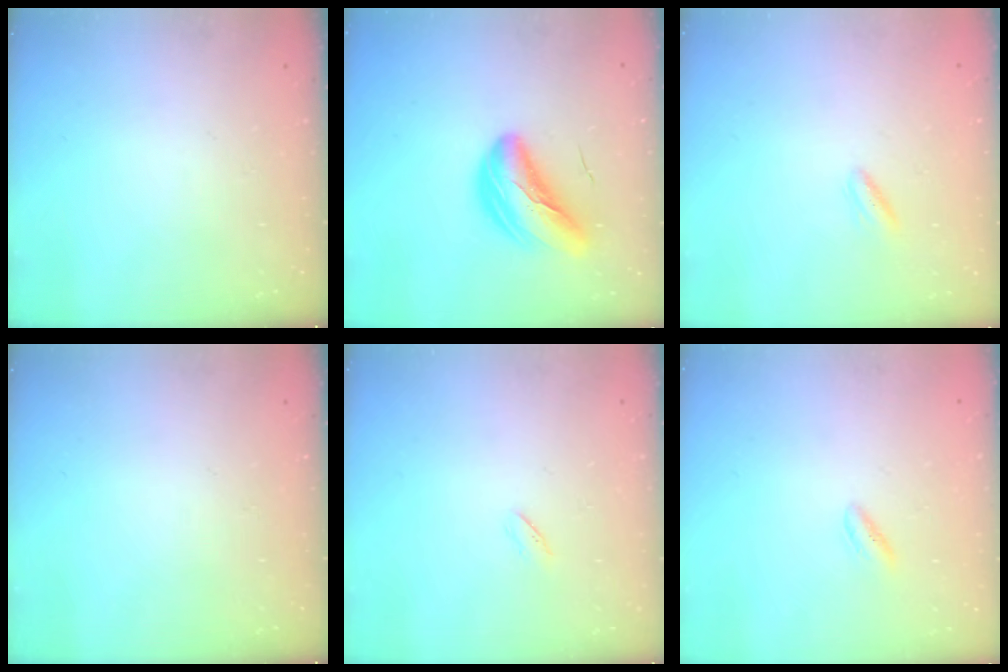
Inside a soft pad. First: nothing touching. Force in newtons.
{"total": 9.8, "press": 9.5, "slide": 2.6}
{"total": 3.0, "press": 2.8, "slide": 1.0}
{"total": 0.0}
{"total": 2.0, "press": 1.9, "slide": 0.7}
{"total": 2.4, "press": 2.2, "slide": 1.0}